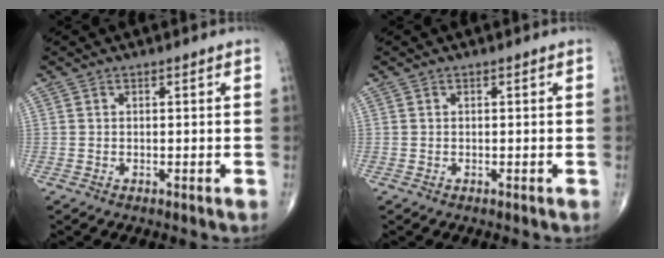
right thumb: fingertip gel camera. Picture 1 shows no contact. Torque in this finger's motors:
{"motor_torque": [0.00, 0.09, -0.09, -0.04, 0.02]}